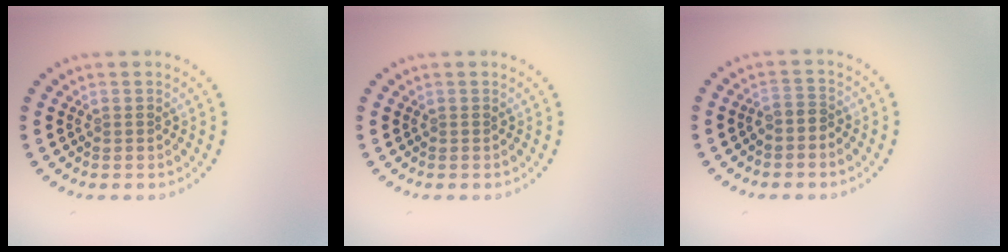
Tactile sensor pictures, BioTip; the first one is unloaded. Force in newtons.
{"total": 0.0}
{"total": 1.0, "press": 0.6, "slide": 0.8}